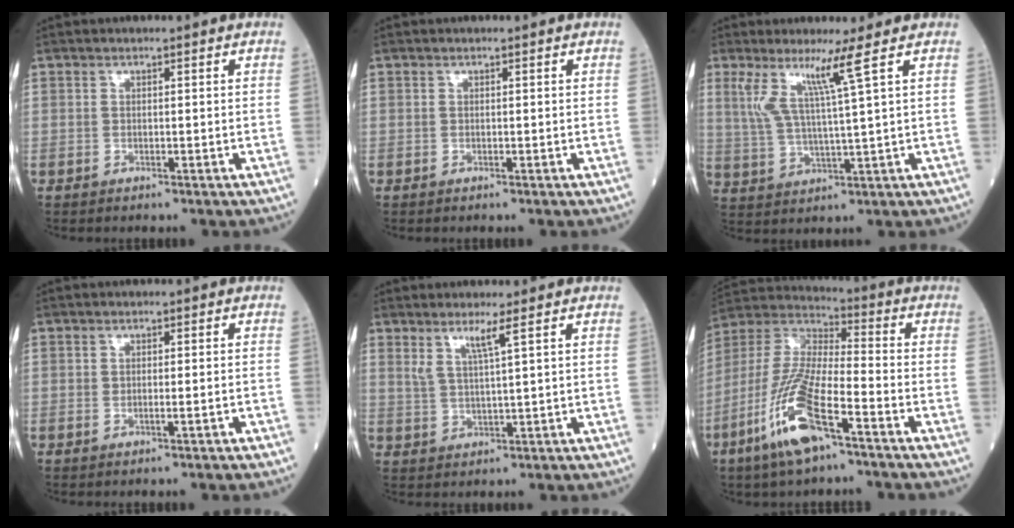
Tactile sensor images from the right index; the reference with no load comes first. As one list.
[{"total": 0.0}, {"total": 6.6, "force": [3.4, -1.7, 5.4], "torque": [-0.115, -0.006, 0.072]}, {"total": 1.2, "force": [-0.5, 0.0, 1.1], "torque": [-0.024, -0.004, -0.006]}, {"total": 3.5, "force": [2.1, -0.7, 2.8], "torque": [-0.060, -0.009, 0.045]}, {"total": 15.1, "force": [-7.6, 3.0, 12.7], "torque": [-0.276, -0.018, -0.144]}]